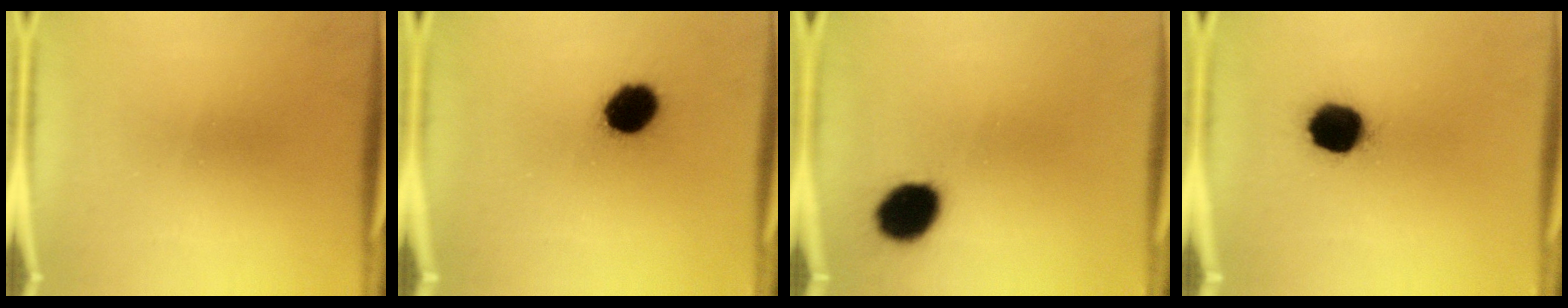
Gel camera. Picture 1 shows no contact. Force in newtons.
{"total": 10.8}
{"total": 11.7}
{"total": 12.8}